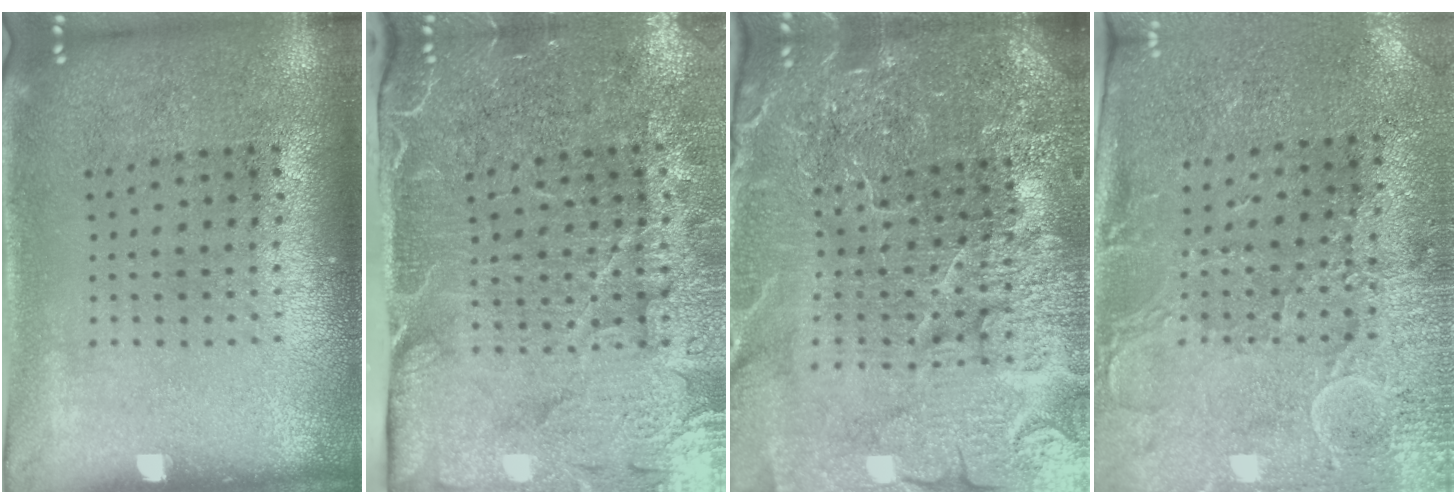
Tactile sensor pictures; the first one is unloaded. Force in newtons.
{"total": 4.9, "press": 4.1, "slide": 2.7}
{"total": 5.7, "press": 5.2, "slide": 2.4}
{"total": 3.0, "press": 2.6, "slide": 1.5}